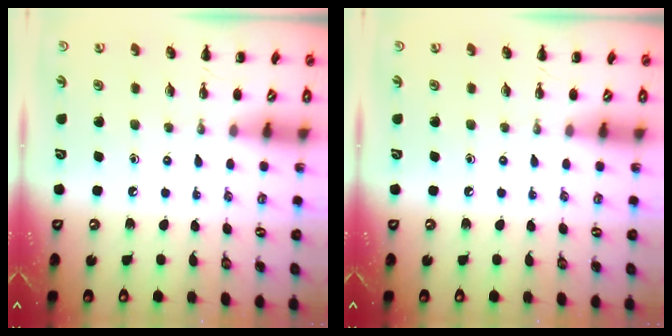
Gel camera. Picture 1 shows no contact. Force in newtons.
{"total": 0.0}